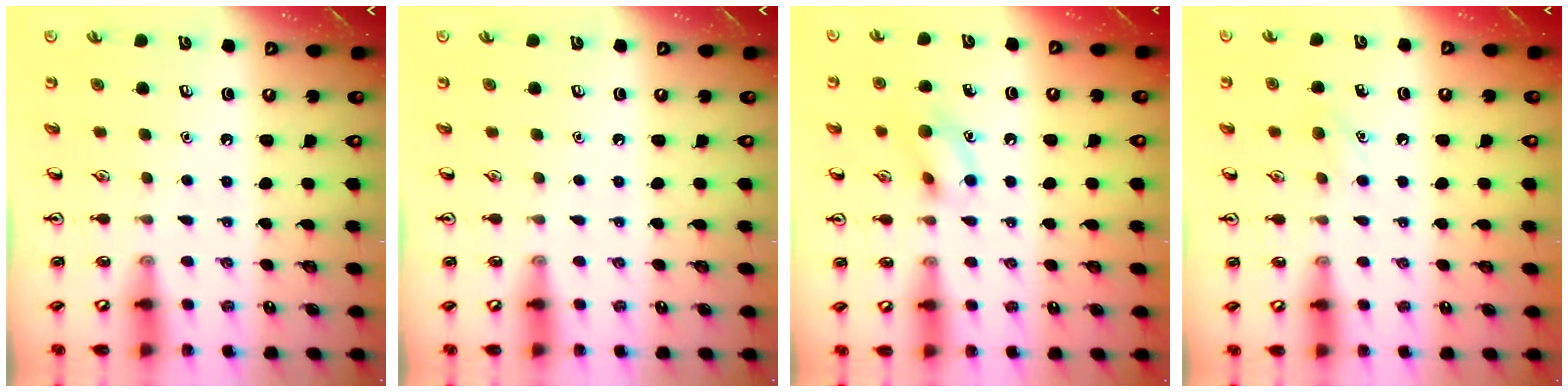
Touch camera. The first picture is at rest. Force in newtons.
{"total": 0.0}
{"total": 10.5, "press": 10.4, "slide": 0.9}
{"total": 5.4, "press": 5.1, "slide": 1.6}